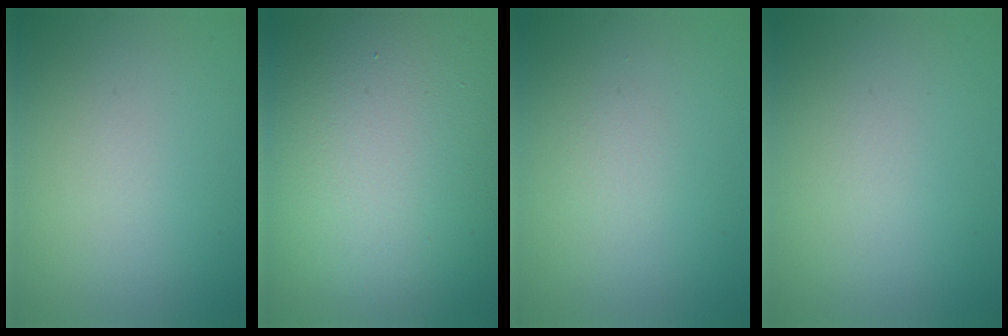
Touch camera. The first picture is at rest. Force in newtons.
{"total": 19.0, "press": 19.0, "slide": 1.0}
{"total": 0.6, "press": 0.6, "slide": 0.0}
{"total": 0.0}